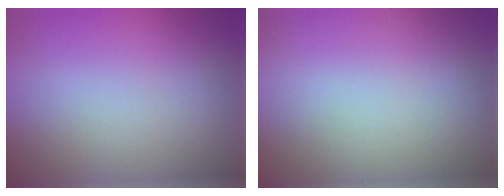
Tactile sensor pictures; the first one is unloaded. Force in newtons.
{"total": 0.0}